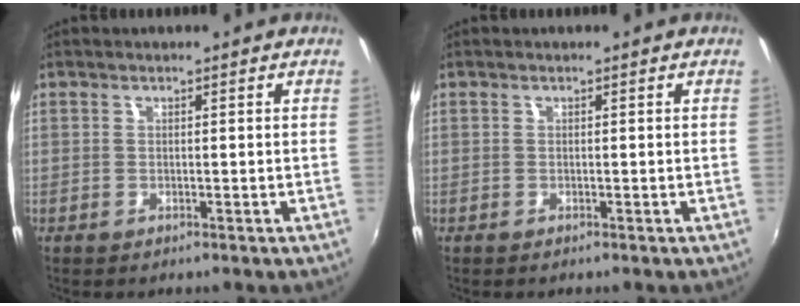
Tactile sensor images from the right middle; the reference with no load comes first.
{"total": 0.0}